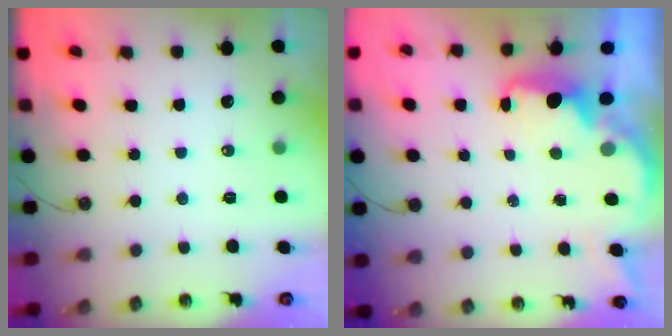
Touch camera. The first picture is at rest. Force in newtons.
{"total": 2.4, "press": 2.3, "slide": 0.8}